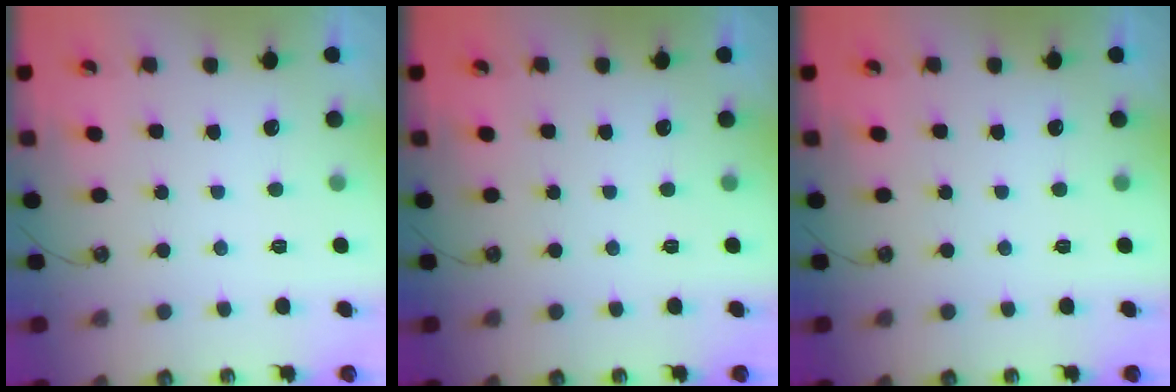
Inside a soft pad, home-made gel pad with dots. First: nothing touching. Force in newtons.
{"total": 0.0}
{"total": 0.0}